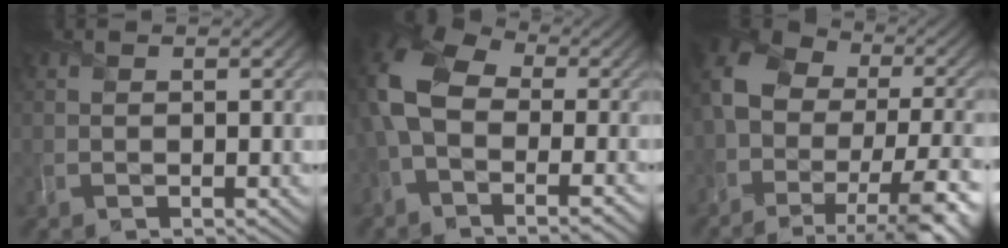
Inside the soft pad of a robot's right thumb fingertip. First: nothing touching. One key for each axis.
{"total": 12.0, "fx": -1.7, "fy": 7.4, "fz": 9.3, "tx": -0.236, "ty": -0.014, "tz": -0.028}
{"total": 16.3, "fx": -5.5, "fy": 10.6, "fz": 11.2, "tx": -0.226, "ty": -0.020, "tz": -0.048}